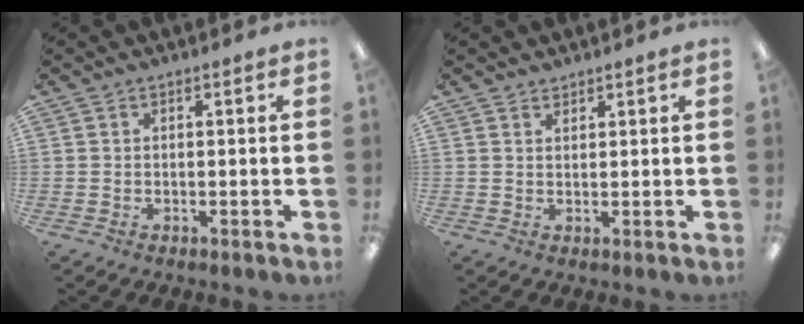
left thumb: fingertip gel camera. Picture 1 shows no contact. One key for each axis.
{"total": 1.6, "fx": 1.6, "fy": 0.4, "fz": -0.2, "tx": 0.002, "ty": -0.004, "tz": 0.031}